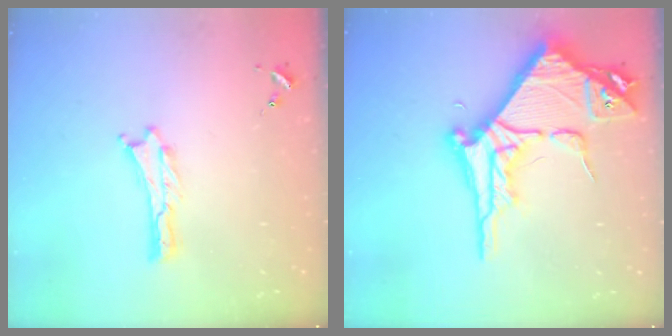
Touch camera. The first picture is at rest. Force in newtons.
{"total": 10.5, "press": 10.4, "slide": 1.2}